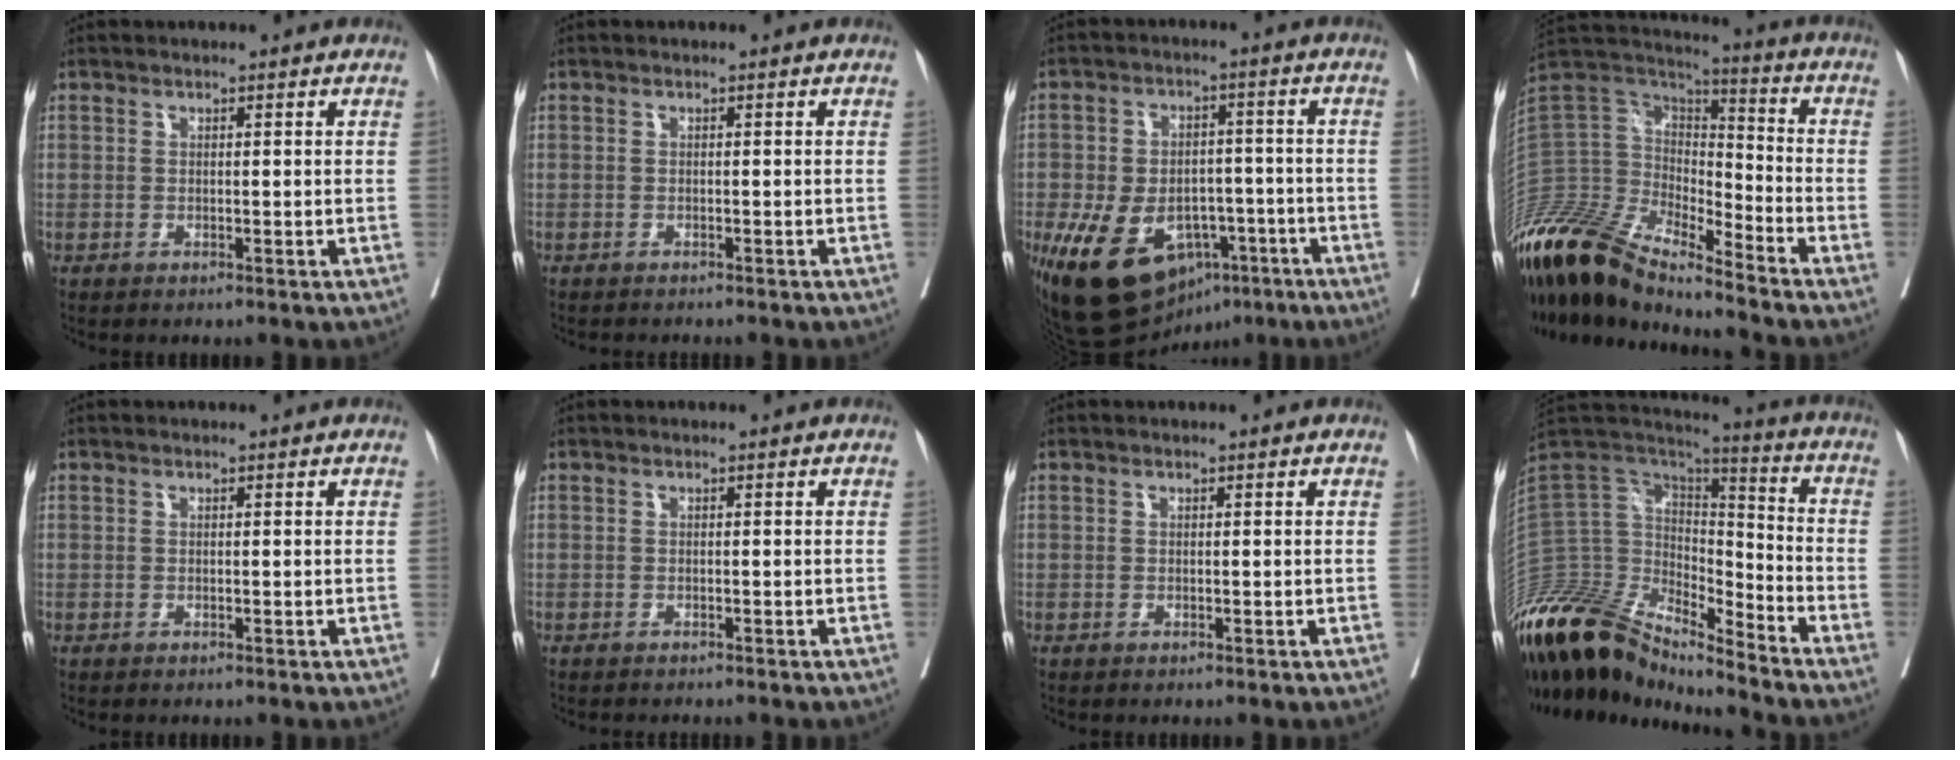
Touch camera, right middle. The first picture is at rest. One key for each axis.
{"total": 2.2, "fx": -2.1, "fy": 0.3, "fz": 0.8, "tx": -0.010, "ty": -0.003, "tz": -0.026}
{"total": 19.0, "fx": -9.4, "fy": 11.4, "fz": 12.0, "tx": -0.252, "ty": 0.002, "tz": -0.135}
{"total": 23.9, "fx": -19.6, "fy": 5.8, "fz": 12.5, "tx": -0.292, "ty": 0.001, "tz": -0.372}
{"total": 0.0}
{"total": 1.8, "fx": -1.7, "fy": 0.3, "fz": 0.7, "tx": -0.010, "ty": -0.003, "tz": -0.020}
{"total": 0.0}
{"total": 23.2, "fx": -19.9, "fy": 6.4, "fz": 10.1, "tx": -0.226, "ty": 0.021, "tz": -0.363}